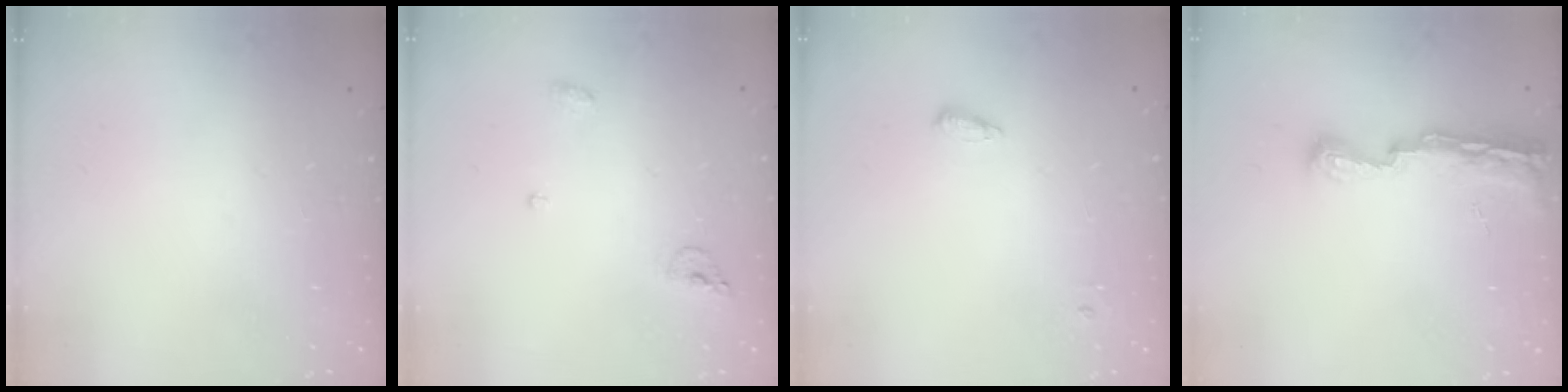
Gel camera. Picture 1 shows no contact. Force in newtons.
{"total": 5.7, "press": 5.7, "slide": 1.0}
{"total": 4.2, "press": 4.1, "slide": 0.8}
{"total": 9.3, "press": 9.3, "slide": 0.5}